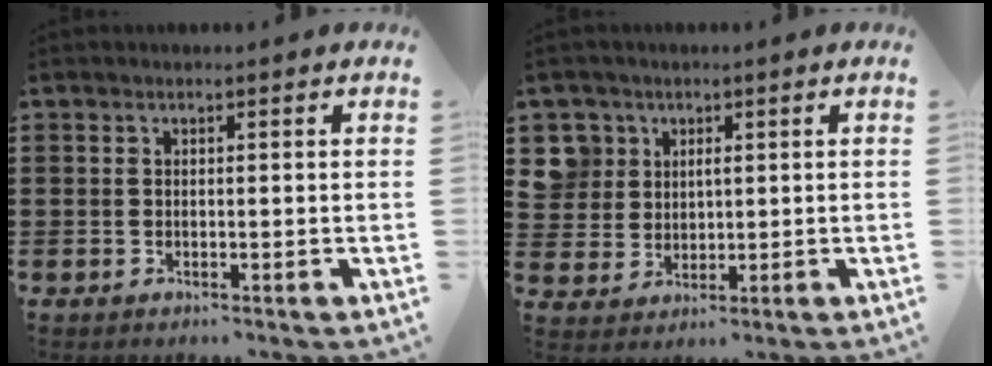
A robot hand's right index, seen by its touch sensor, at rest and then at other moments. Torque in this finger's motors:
{"motor_torque": [0.09, 0.05, 0.00, 0.00]}